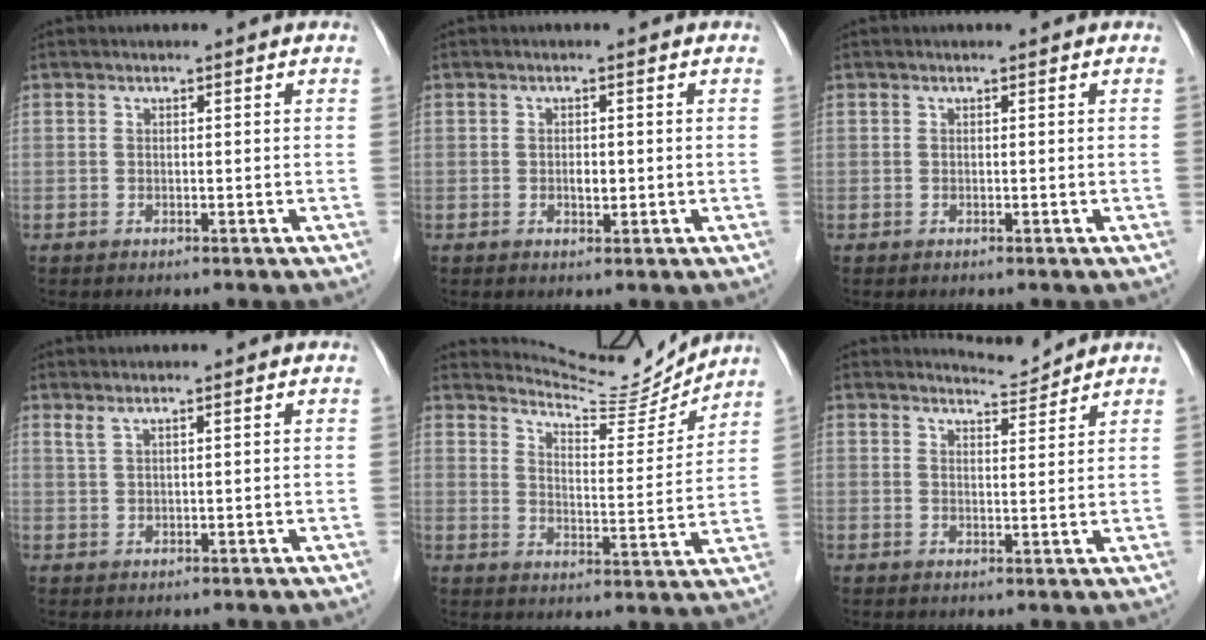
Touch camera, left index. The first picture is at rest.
{"total": 1.4, "force": [-0.3, 0.7, 1.1], "torque": [-0.019, -0.003, -0.004]}
{"total": 0.0}
{"total": 1.3, "force": [1.0, 0.0, 0.8], "torque": [-0.024, 0.007, 0.025]}
{"total": 10.5, "force": [10.5, 0.3, 0.5], "torque": [-0.017, -0.021, 0.152]}
{"total": 2.2, "force": [2.1, -0.4, -0.5], "torque": [-0.002, -0.010, 0.040]}